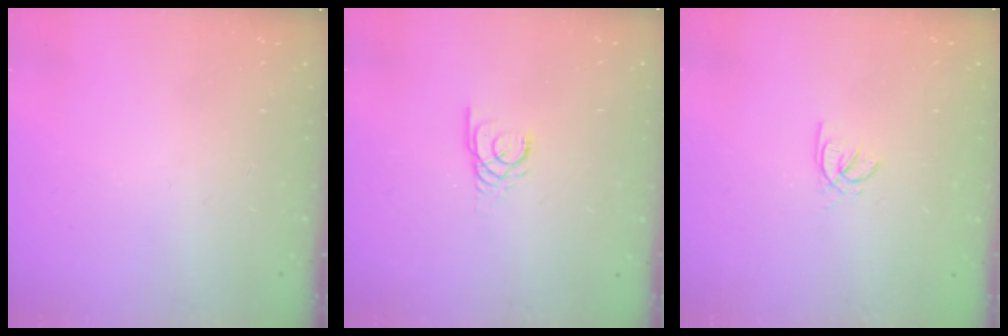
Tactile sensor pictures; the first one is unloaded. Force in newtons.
{"total": 2.9, "press": 2.9, "slide": 0.3}
{"total": 1.9, "press": 1.8, "slide": 0.4}